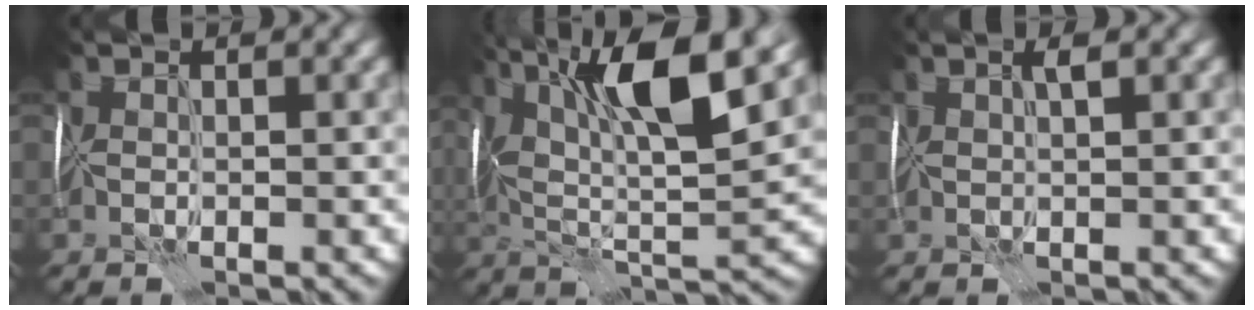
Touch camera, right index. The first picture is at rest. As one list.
[{"total": 11.2, "force": [4.5, 3.4, 9.7], "torque": [-0.180, 0.010, 0.074]}, {"total": 1.0, "force": [0.5, -0.1, 0.8], "torque": [-0.017, 0.003, 0.006]}]